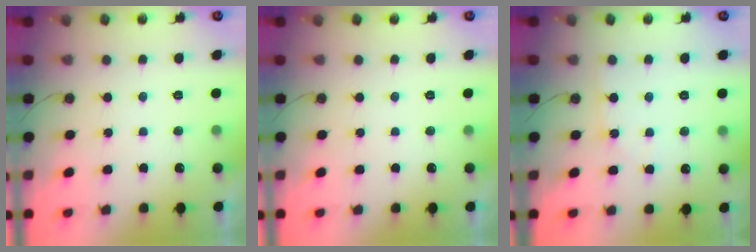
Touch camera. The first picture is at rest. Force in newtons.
{"total": 0.0}
{"total": 2.8, "press": 2.7, "slide": 0.4}